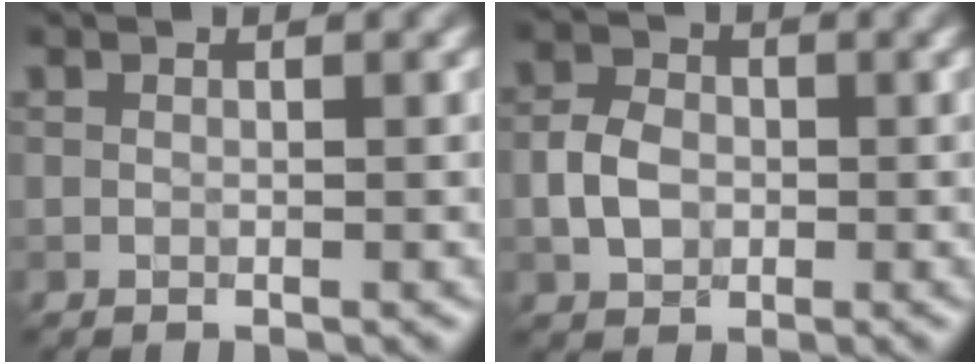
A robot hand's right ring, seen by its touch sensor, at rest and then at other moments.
{"total": 3.2, "force": [-0.6, 2.4, 2.0], "torque": [-0.041, 0.004, -0.016]}